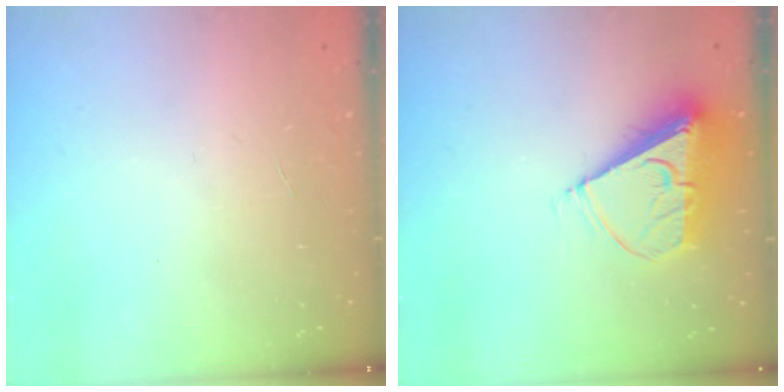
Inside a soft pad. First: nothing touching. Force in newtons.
{"total": 10.3, "press": 10.3, "slide": 1.0}